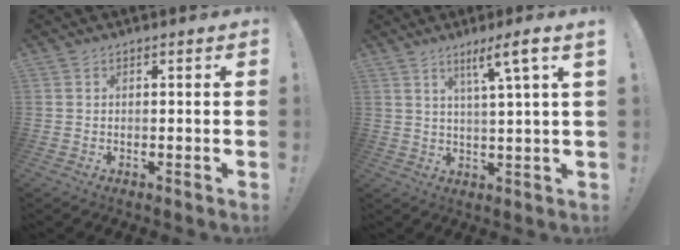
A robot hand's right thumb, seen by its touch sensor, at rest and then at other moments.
{"total": 7.7, "force": [3.7, -0.8, 6.7], "torque": [-0.107, -0.013, 0.050]}